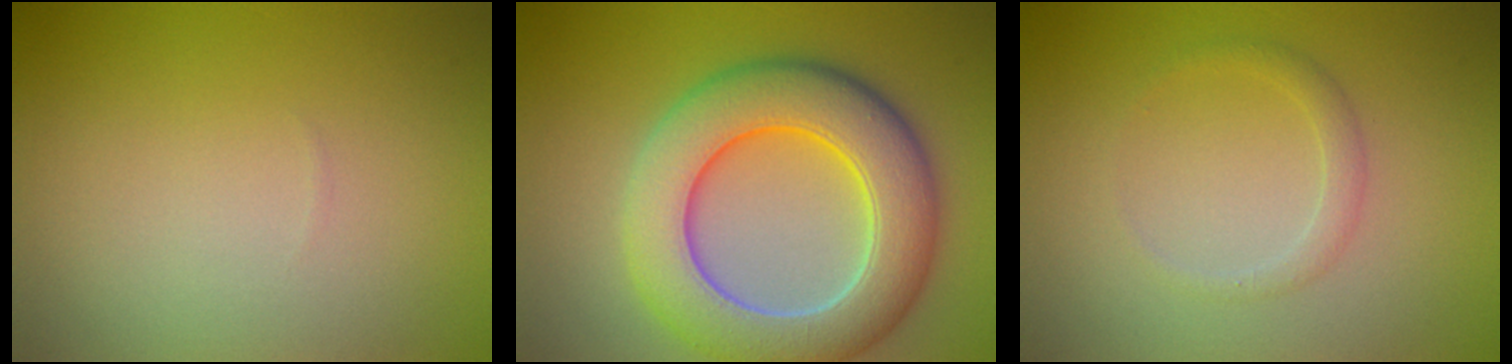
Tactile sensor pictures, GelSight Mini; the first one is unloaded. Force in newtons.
{"total": 9.6, "press": 9.6, "slide": 0.4}
{"total": 1.2, "press": 1.2, "slide": 0.0}